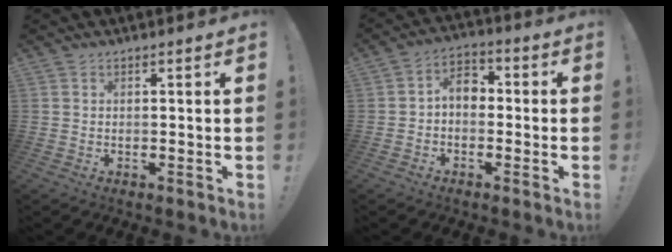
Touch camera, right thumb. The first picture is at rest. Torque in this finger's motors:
{"motor_torque": [0.35, 0.09, 0.04, -0.01, 0.01]}